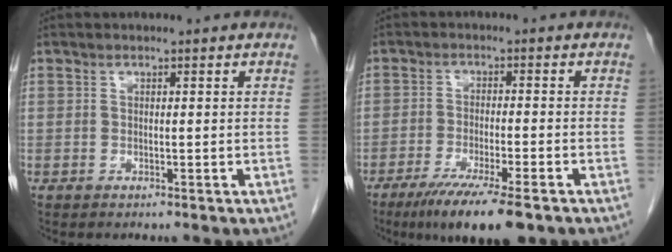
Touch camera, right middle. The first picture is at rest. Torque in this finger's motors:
{"motor_torque": [1.23, -0.91, 0.13, 0.09]}